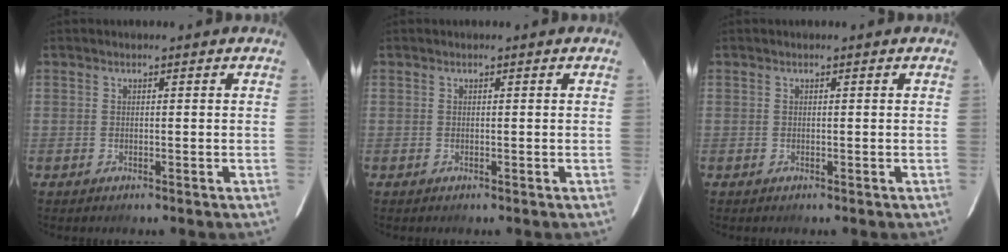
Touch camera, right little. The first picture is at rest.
{"total": 0.0}
{"total": 0.0}